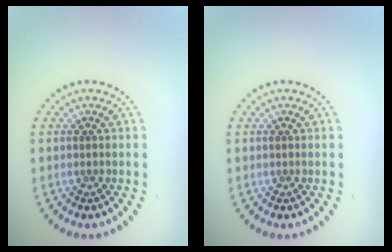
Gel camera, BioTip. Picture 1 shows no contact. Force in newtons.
{"total": 0.0}